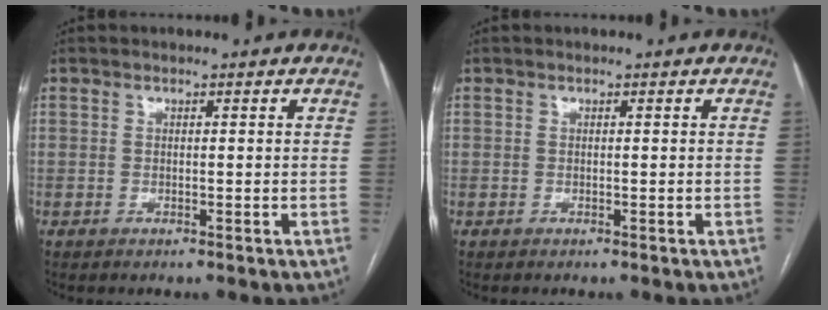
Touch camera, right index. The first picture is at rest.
{"total": 0.0}